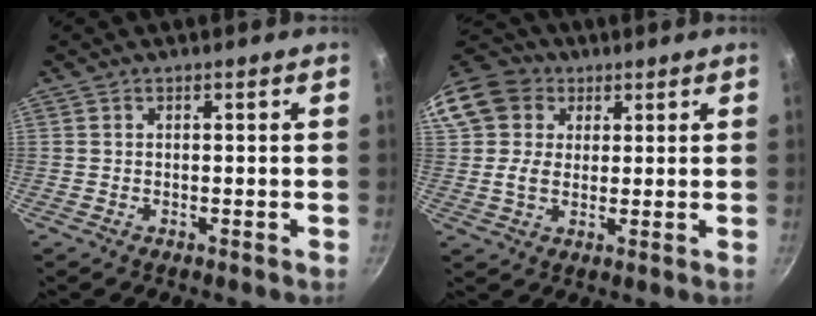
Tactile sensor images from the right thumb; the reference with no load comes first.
{"total": 13.2, "force": [4.6, 10.7, 6.2], "torque": [-0.124, 0.015, 0.073]}